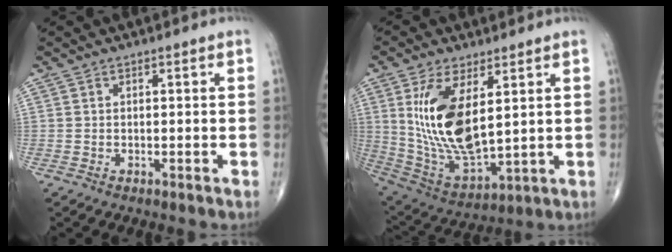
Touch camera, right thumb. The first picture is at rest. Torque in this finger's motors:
{"motor_torque": [-0.27, 2.97, 1.94, 0.84, 0.45]}